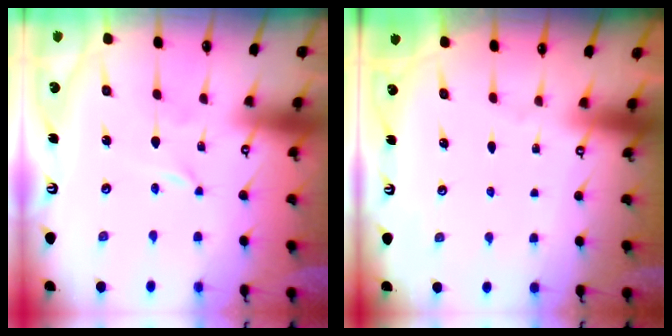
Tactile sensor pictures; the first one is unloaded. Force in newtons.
{"total": 0.0}